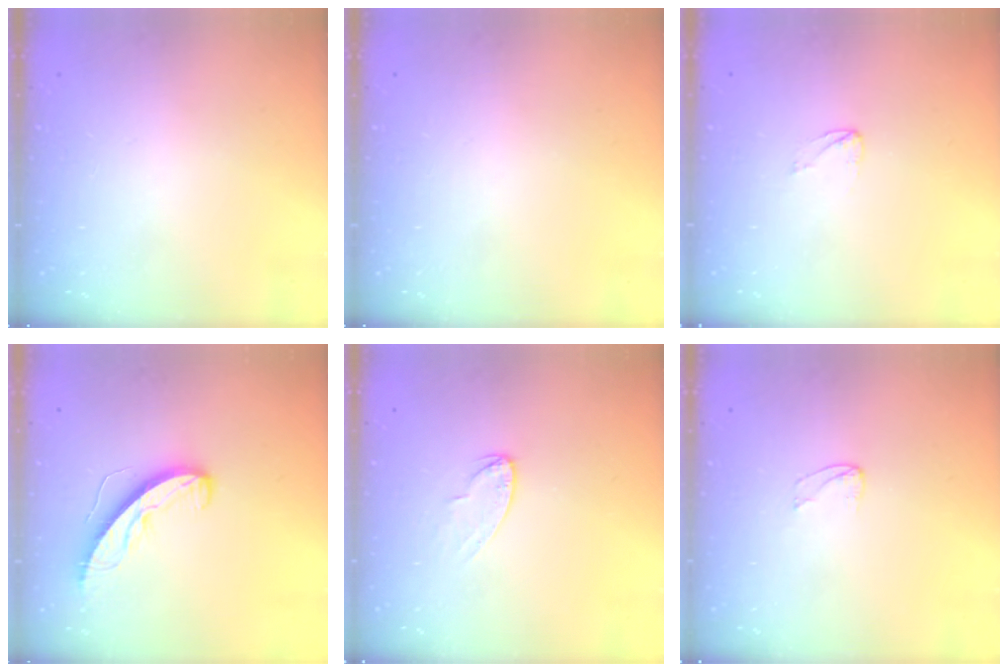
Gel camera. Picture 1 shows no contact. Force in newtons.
{"total": 0.0}
{"total": 2.7, "press": 2.7, "slide": 0.2}
{"total": 8.6, "press": 8.6, "slide": 0.2}
{"total": 6.4, "press": 6.4, "slide": 0.6}
{"total": 3.1, "press": 3.1, "slide": 0.2}